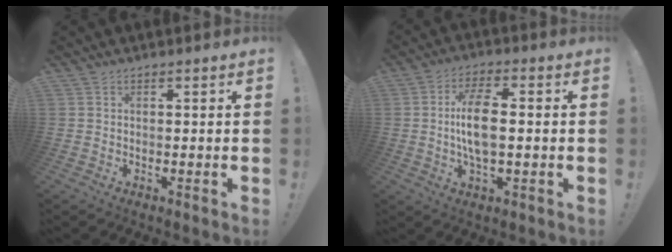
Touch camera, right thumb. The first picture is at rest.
{"total": 10.5, "force": [0.0, 4.4, 9.6], "torque": [-0.179, -0.003, -0.005]}